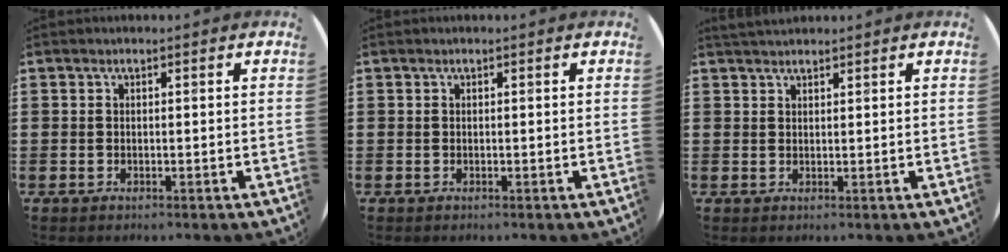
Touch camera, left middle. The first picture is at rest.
{"total": 0.0}
{"total": 1.5, "force": [1.4, 0.3, 0.3], "torque": [-0.007, 0.004, 0.026]}